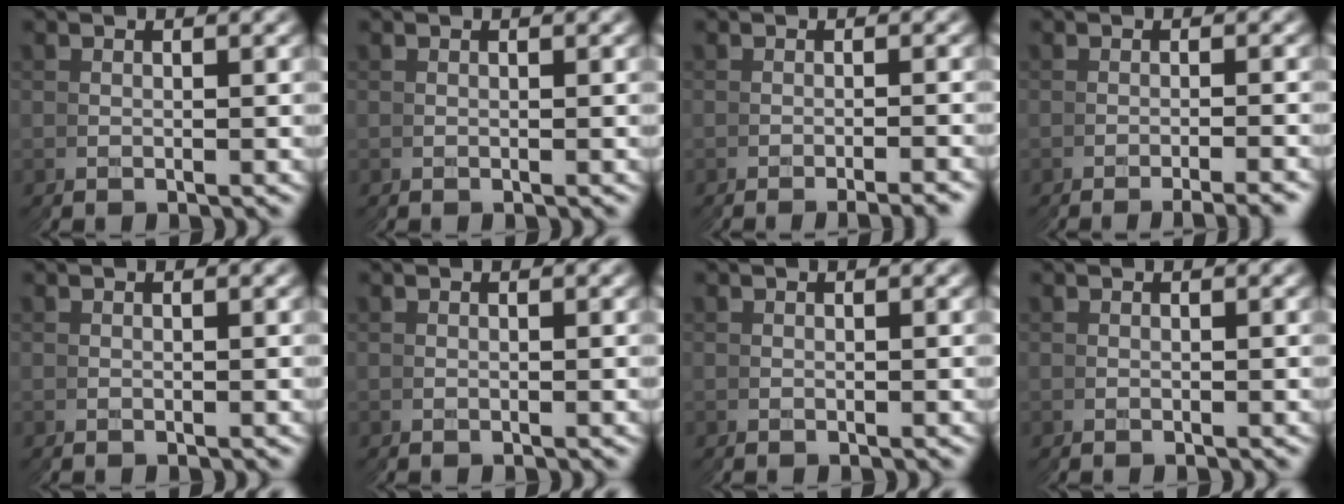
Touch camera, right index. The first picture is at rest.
{"total": 0.0}
{"total": 2.1, "force": [-1.2, -1.7, -0.1], "torque": [-0.006, 0.011, -0.024]}
{"total": 2.4, "force": [-1.6, -1.7, 0.0], "torque": [-0.005, 0.013, -0.030]}
{"total": 0.0}
{"total": 0.0}
{"total": 0.0}
{"total": 0.0}